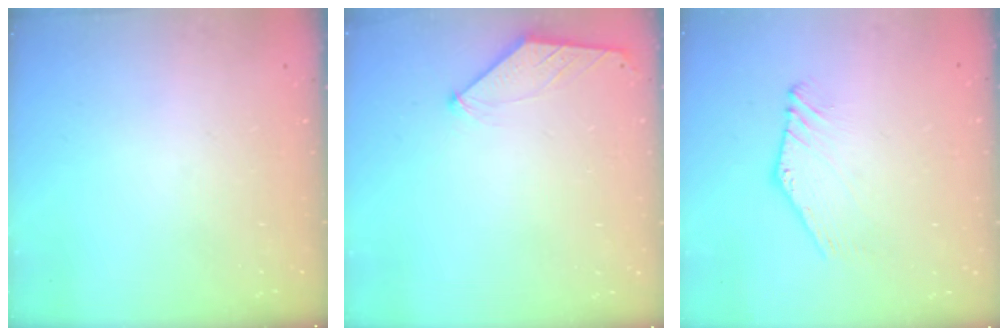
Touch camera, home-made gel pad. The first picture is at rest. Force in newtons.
{"total": 0.5, "press": 0.4, "slide": 0.3}
{"total": 2.0, "press": 2.0, "slide": 0.0}